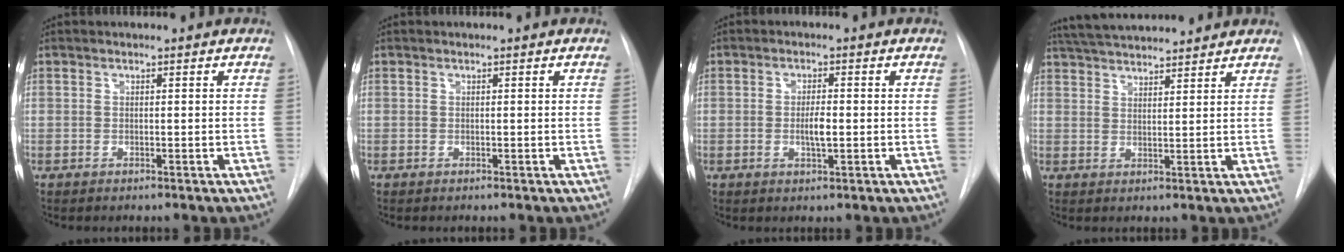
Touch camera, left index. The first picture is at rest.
{"total": 0.0}
{"total": 2.9, "force": [-0.4, 0.7, 2.8], "torque": [-0.051, 0.000, -0.005]}
{"total": 12.4, "force": [11.4, 1.7, 4.5], "torque": [-0.081, 0.034, 0.177]}